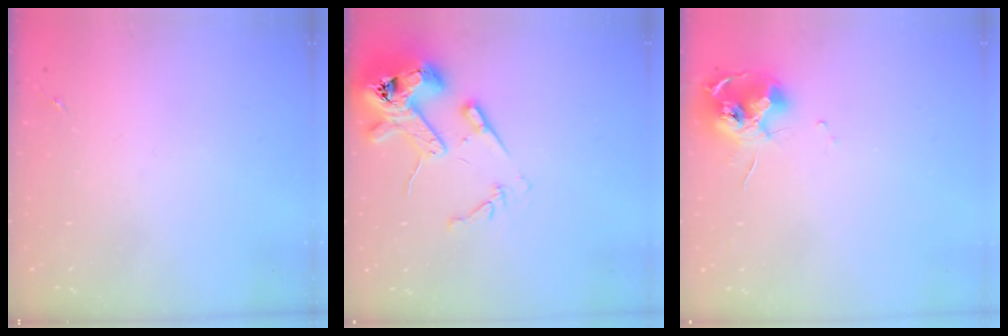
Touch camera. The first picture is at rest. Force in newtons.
{"total": 15.1, "press": 15.0, "slide": 2.1}
{"total": 12.1, "press": 12.0, "slide": 1.2}